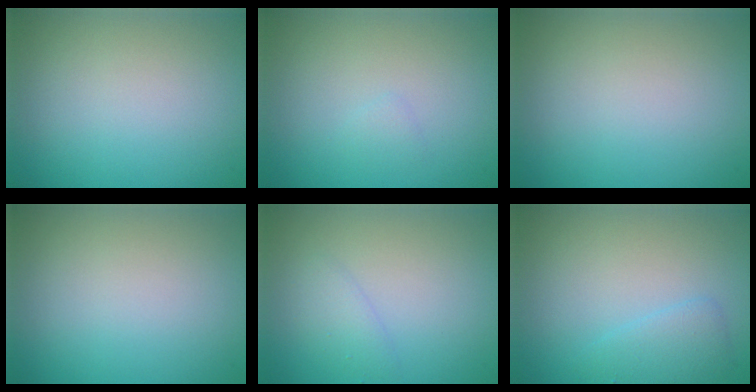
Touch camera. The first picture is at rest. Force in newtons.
{"total": 0.6, "press": 0.6, "slide": 0.1}
{"total": 0.0}
{"total": 0.0}
{"total": 1.3, "press": 1.3, "slide": 0.1}
{"total": 1.9, "press": 1.9, "slide": 0.2}